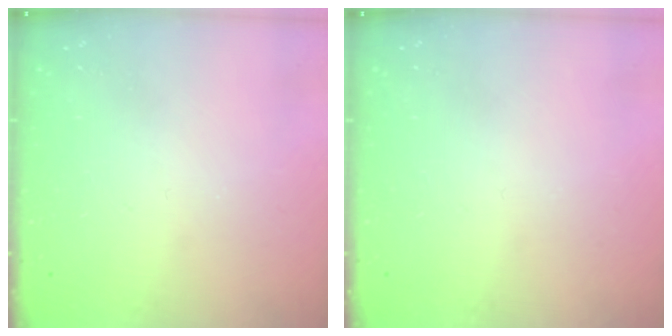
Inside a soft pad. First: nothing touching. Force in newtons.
{"total": 0.0}